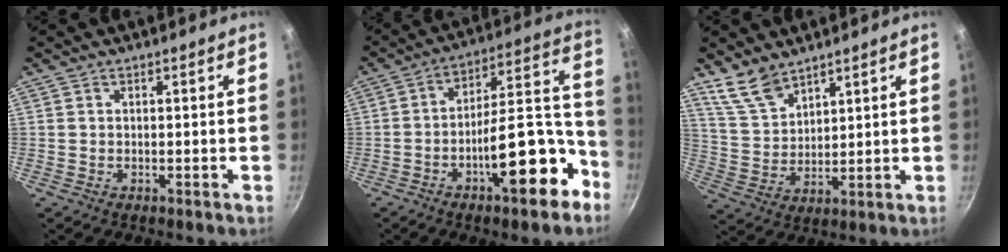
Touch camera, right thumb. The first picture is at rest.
{"total": 18.8, "force": [-8.5, 7.0, 15.2], "torque": [-0.171, 0.080, -0.130]}
{"total": 7.8, "force": [6.3, 3.4, 3.2], "torque": [-0.051, -0.031, 0.138]}